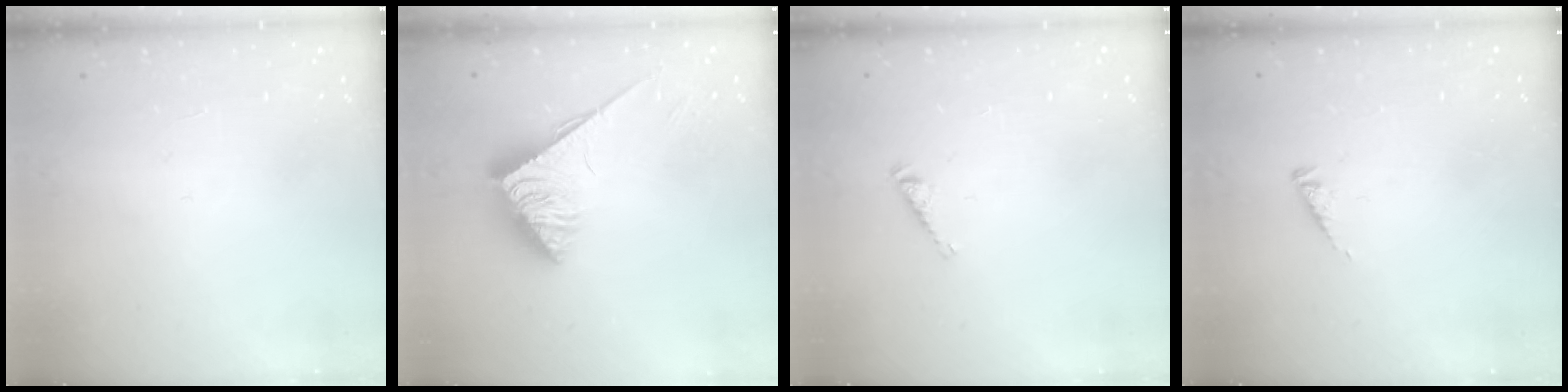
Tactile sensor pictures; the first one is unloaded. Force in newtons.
{"total": 3.8, "press": 3.8, "slide": 0.6}
{"total": 3.6, "press": 3.5, "slide": 0.4}
{"total": 2.0, "press": 2.0, "slide": 0.2}